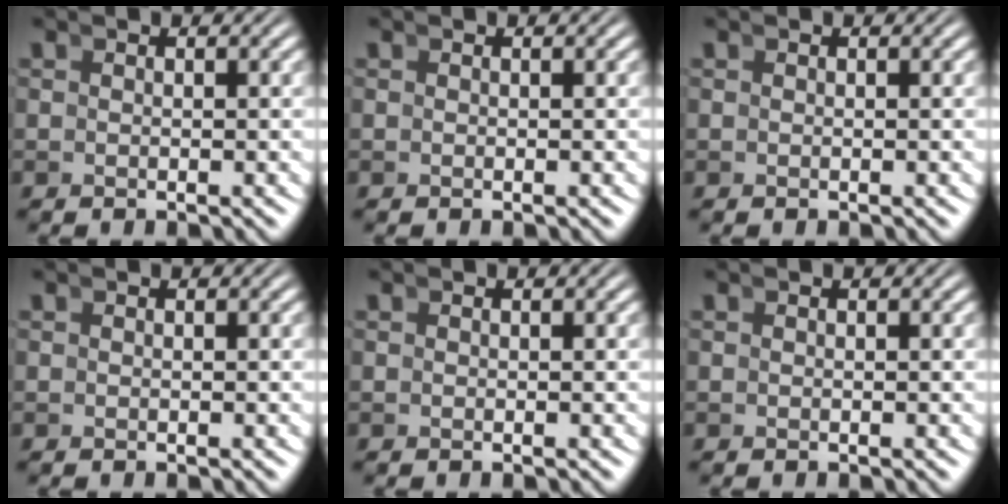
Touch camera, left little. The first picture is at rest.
{"total": 0.0}
{"total": 0.0}
{"total": 0.0}
{"total": 0.0}
{"total": 0.0}